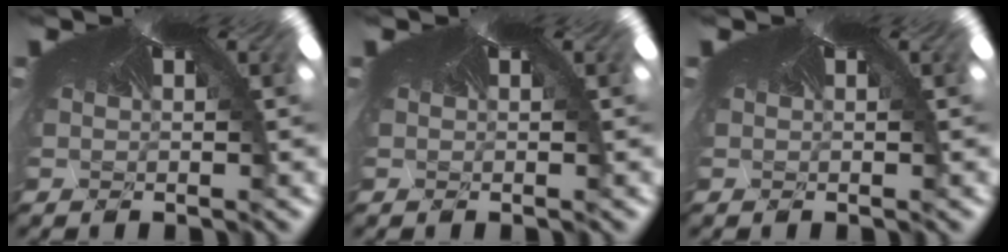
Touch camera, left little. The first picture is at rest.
{"total": 0.0}
{"total": 0.0}